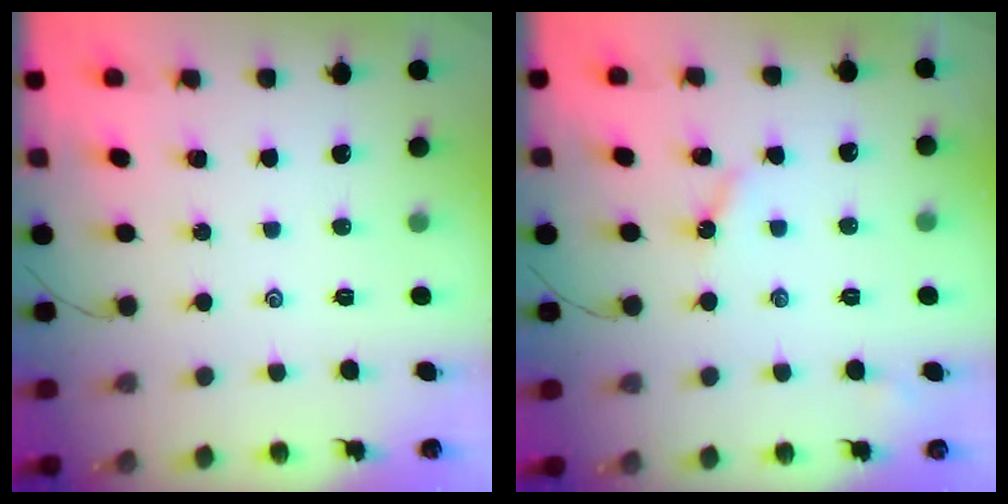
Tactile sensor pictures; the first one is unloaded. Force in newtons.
{"total": 3.4, "press": 3.4, "slide": 0.5}